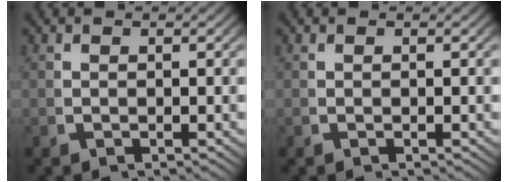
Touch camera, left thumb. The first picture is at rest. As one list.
[{"total": 0.0}]